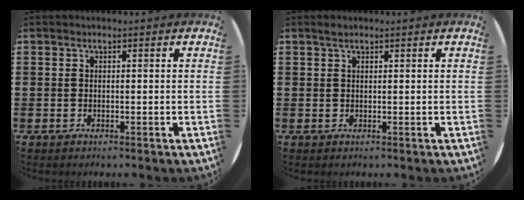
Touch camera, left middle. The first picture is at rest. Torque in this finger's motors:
{"motor_torque": [0.49, -0.09, -0.12, -0.04]}